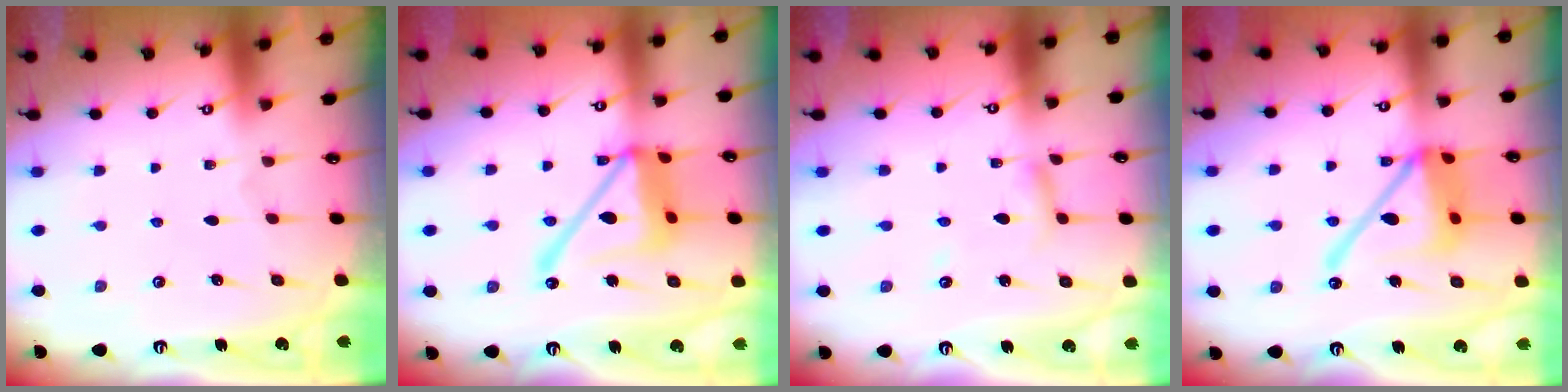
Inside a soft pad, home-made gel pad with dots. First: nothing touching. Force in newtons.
{"total": 17.7, "press": 17.7, "slide": 1.6}
{"total": 4.8, "press": 4.7, "slide": 0.4}
{"total": 16.9, "press": 16.8, "slide": 1.7}